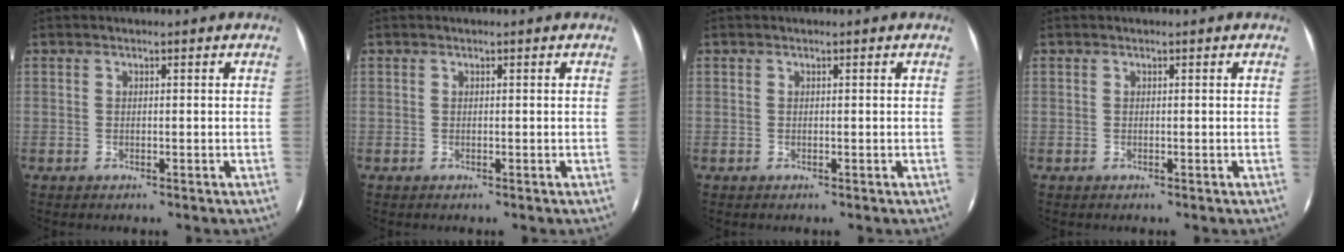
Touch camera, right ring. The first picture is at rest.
{"total": 0.0}
{"total": 0.0}
{"total": 0.0}